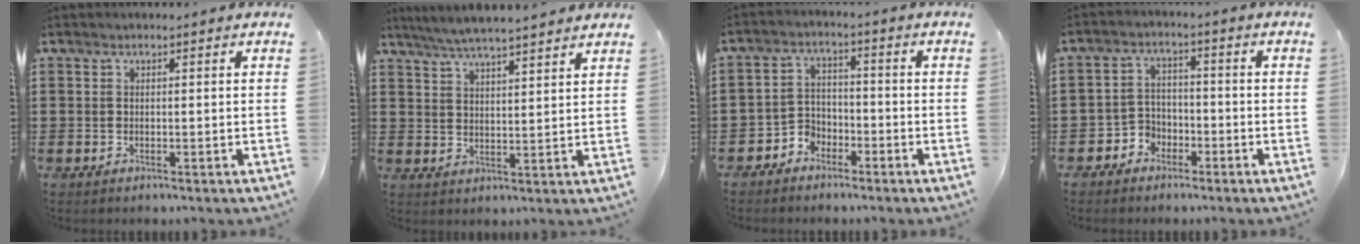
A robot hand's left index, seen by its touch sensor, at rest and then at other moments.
{"total": 5.0, "force": [4.6, 0.0, 1.8], "torque": [-0.050, -0.018, 0.082]}
{"total": 3.8, "force": [-3.2, 2.1, 0.2], "torque": [-0.015, 0.009, -0.068]}
{"total": 3.7, "force": [-2.7, 2.5, 0.4], "torque": [-0.019, 0.009, -0.059]}